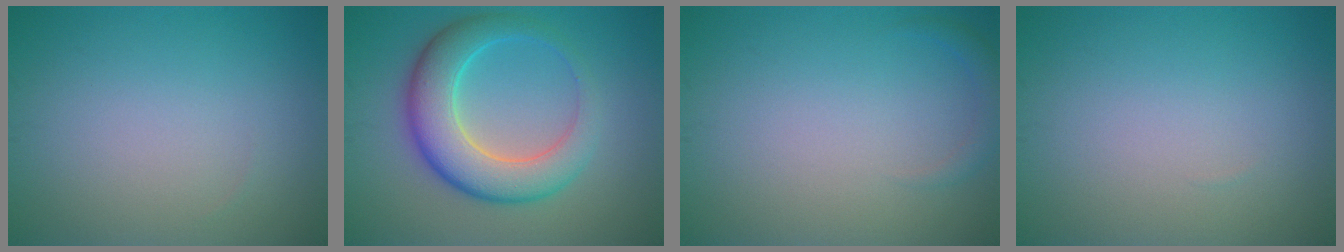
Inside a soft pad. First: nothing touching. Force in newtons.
{"total": 7.2, "press": 7.2, "slide": 0.2}
{"total": 1.2, "press": 1.2, "slide": 0.2}
{"total": 0.0}